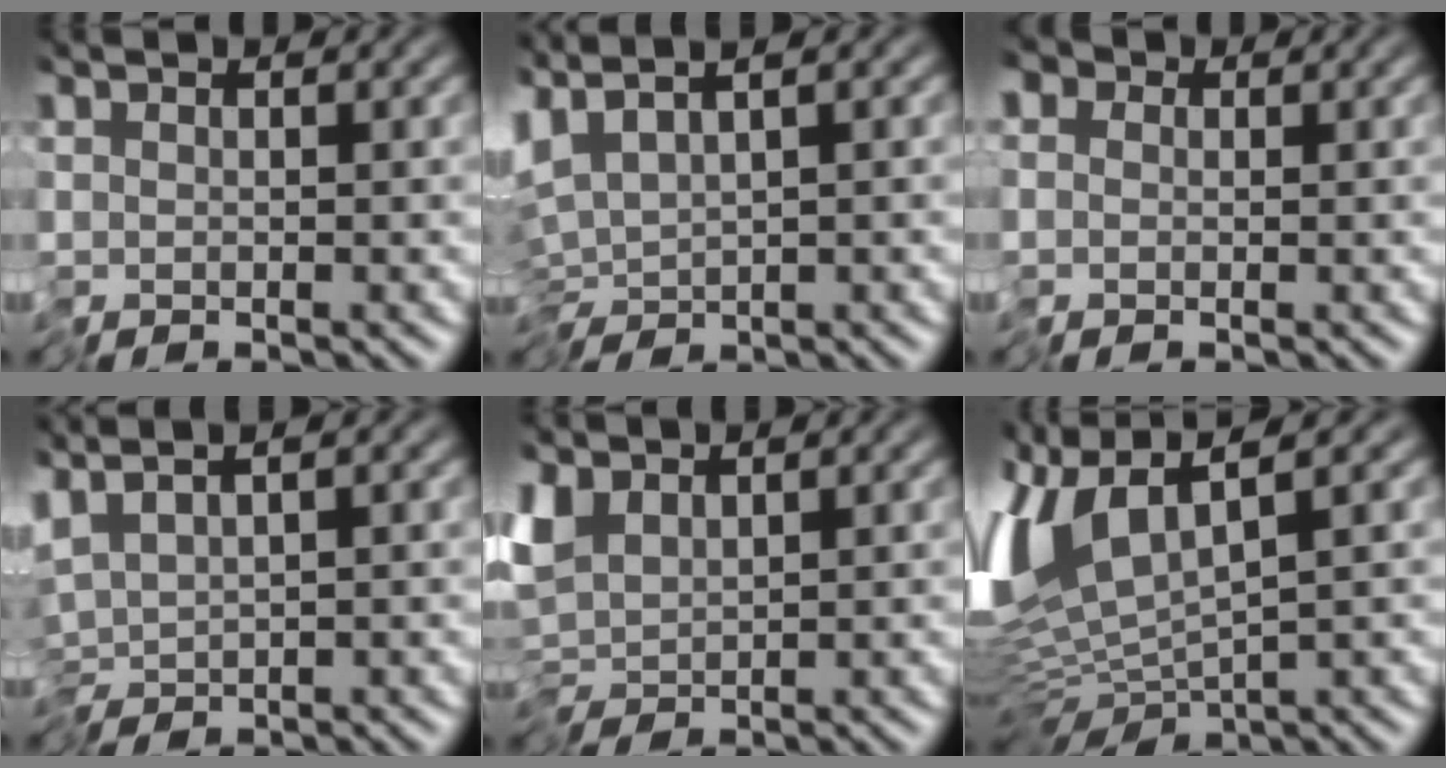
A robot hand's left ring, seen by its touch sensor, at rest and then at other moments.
{"total": 5.8, "force": [0.8, 2.6, 5.1], "torque": [-0.112, -0.004, 0.020]}
{"total": 3.5, "force": [0.3, 3.0, 1.6], "torque": [-0.038, 0.012, -0.006]}
{"total": 3.6, "force": [0.6, 1.6, 3.1], "torque": [-0.065, 0.000, 0.006]}
{"total": 2.8, "force": [0.6, 1.8, 2.1], "torque": [-0.039, 0.003, 0.003]}
{"total": 8.2, "force": [1.1, 3.1, 7.5], "torque": [-0.166, -0.001, 0.020]}